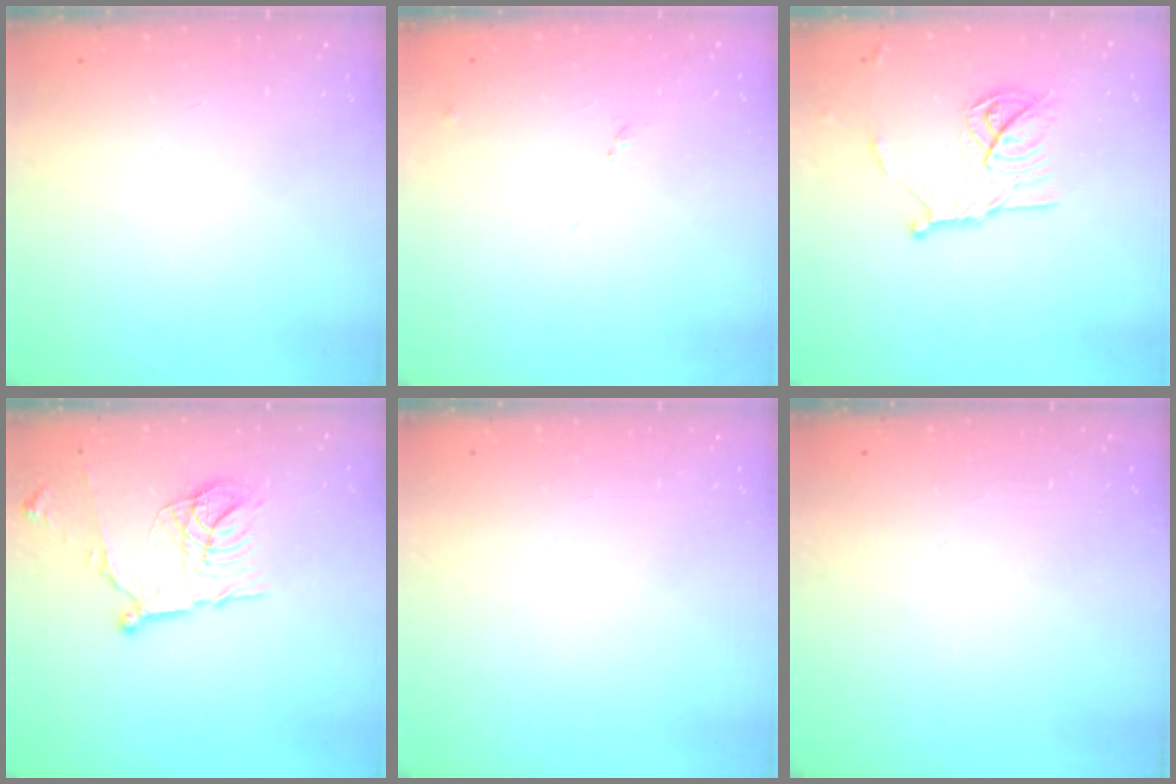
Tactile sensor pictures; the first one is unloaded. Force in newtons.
{"total": 8.1, "press": 8.1, "slide": 0.6}
{"total": 14.3, "press": 14.2, "slide": 0.5}
{"total": 15.2, "press": 15.2, "slide": 0.8}
{"total": 0.0}
{"total": 0.0}